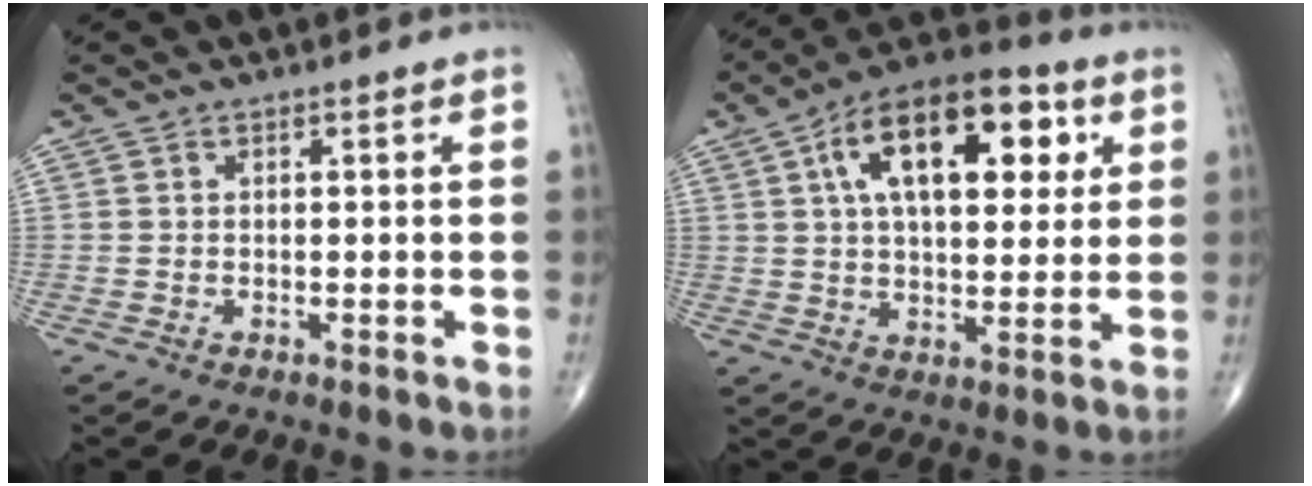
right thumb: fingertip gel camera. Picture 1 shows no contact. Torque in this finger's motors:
{"motor_torque": [0.79, 4.21, 1.40, 0.17, 0.14]}